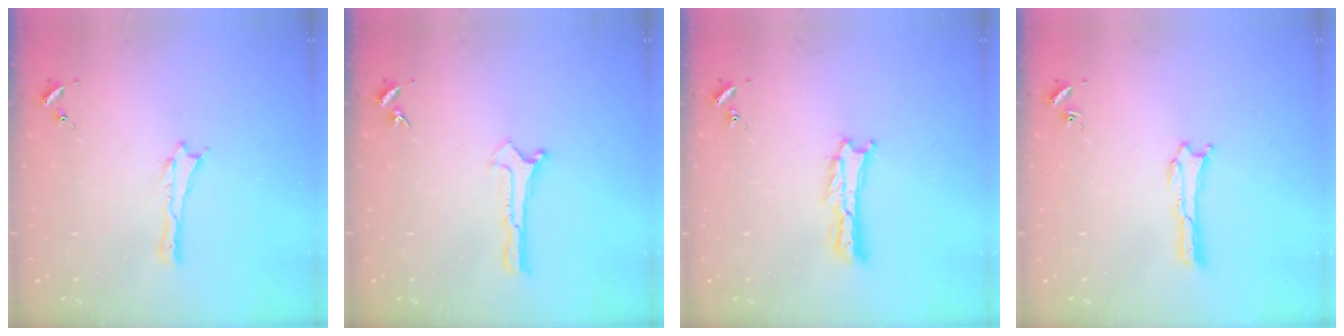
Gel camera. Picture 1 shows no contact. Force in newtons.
{"total": 0.0}
{"total": 1.6, "press": 1.6, "slide": 0.2}
{"total": 0.0}